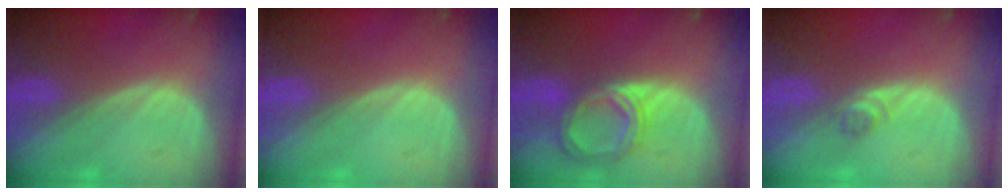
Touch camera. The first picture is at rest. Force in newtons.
{"total": 0.0}
{"total": 6.7, "press": 6.1, "slide": 2.7}
{"total": 1.8, "press": 1.5, "slide": 0.9}